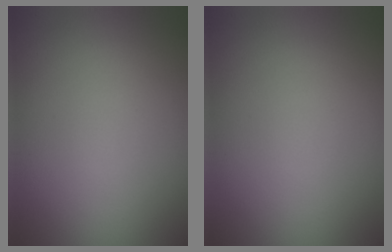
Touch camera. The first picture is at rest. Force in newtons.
{"total": 0.0}